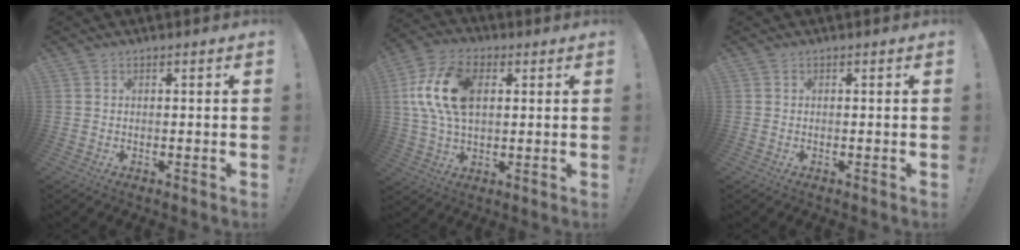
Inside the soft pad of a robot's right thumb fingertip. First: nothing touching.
{"total": 17.4, "force": [3.7, 10.9, 13.0], "torque": [-0.243, 0.004, 0.066]}
{"total": 0.0}